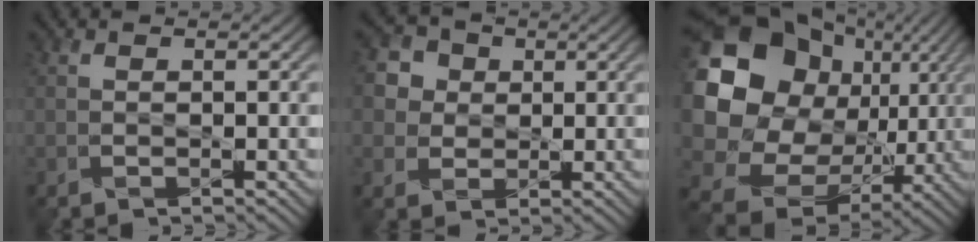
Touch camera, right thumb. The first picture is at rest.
{"total": 5.6, "force": [1.5, 4.9, 2.2], "torque": [-0.082, 0.009, 0.016]}
{"total": 22.2, "force": [4.4, 19.0, 10.6], "torque": [-0.285, -0.008, 0.106]}